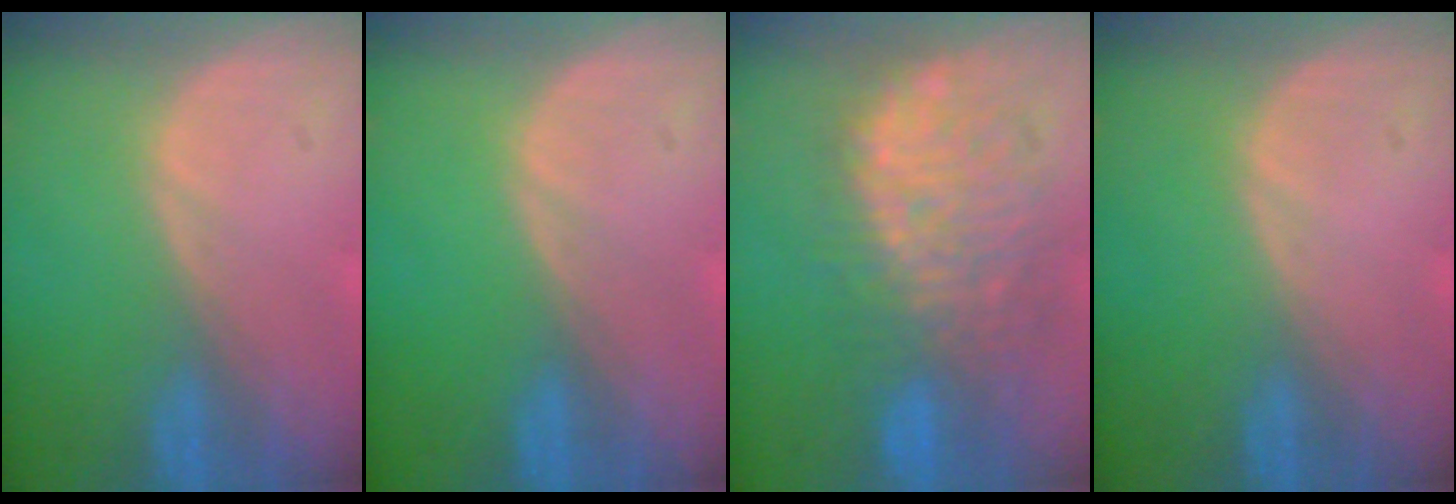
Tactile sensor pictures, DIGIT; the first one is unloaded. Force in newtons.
{"total": 0.0}
{"total": 10.7, "press": 10.0, "slide": 3.9}
{"total": 0.0}